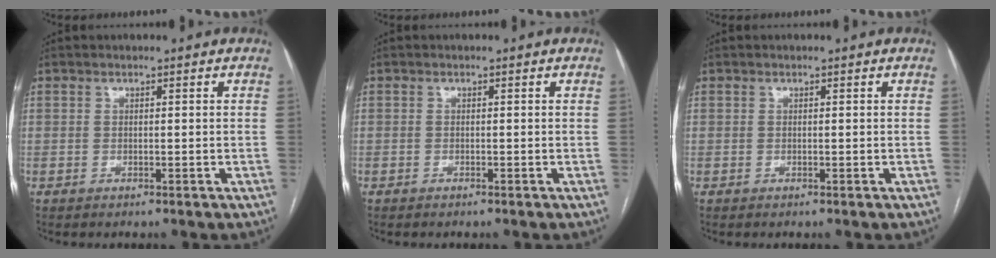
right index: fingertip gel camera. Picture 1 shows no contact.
{"total": 0.0}
{"total": 0.0}